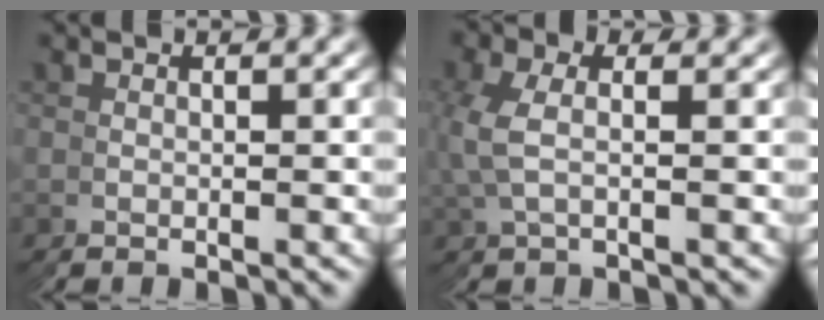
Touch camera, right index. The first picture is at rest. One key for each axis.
{"total": 1.4, "fx": 1.2, "fy": 0.1, "fz": -0.6, "tx": -0.015, "ty": 0.006, "tz": 0.022}